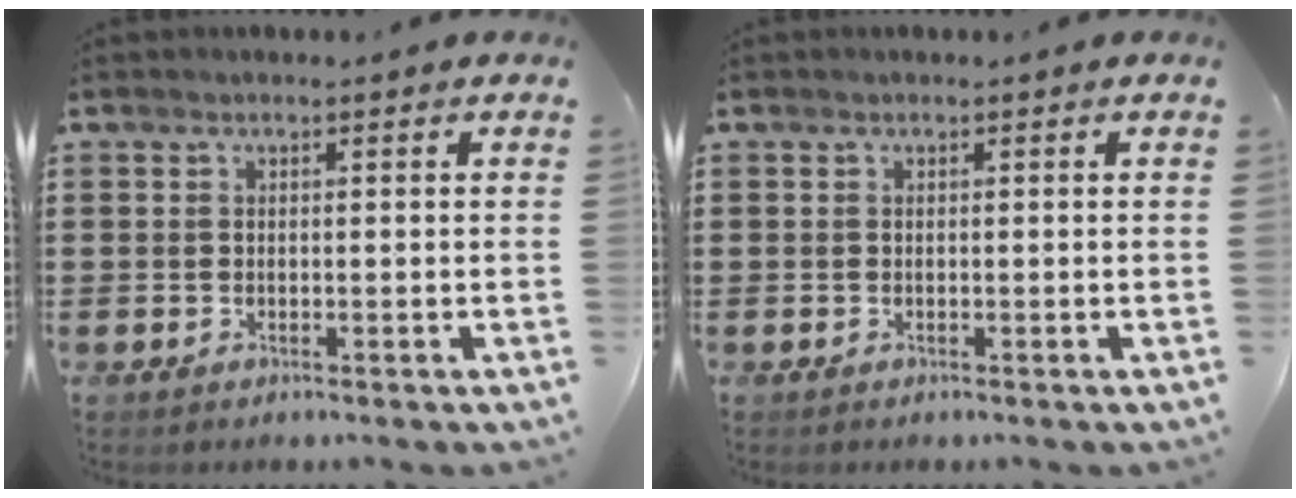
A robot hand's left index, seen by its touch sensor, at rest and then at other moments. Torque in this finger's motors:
{"motor_torque": [0.00, 0.00, 0.00, 0.00]}